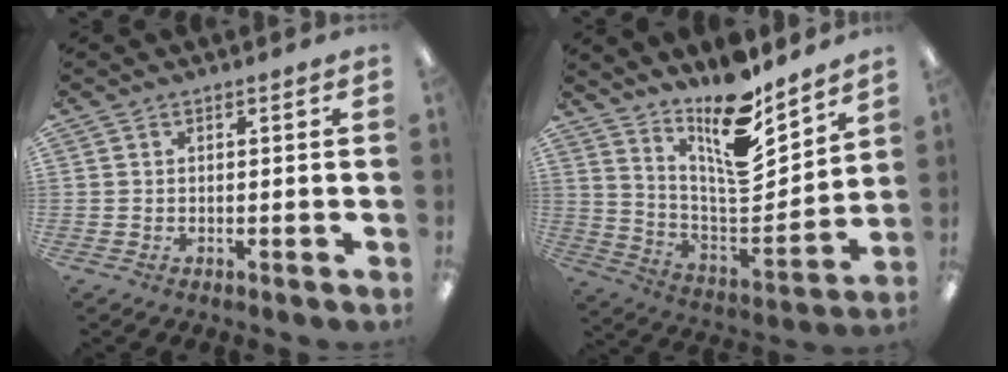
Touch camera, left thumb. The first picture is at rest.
{"total": 15.3, "force": [11.7, 4.7, 8.6], "torque": [-0.148, -0.107, 0.204]}